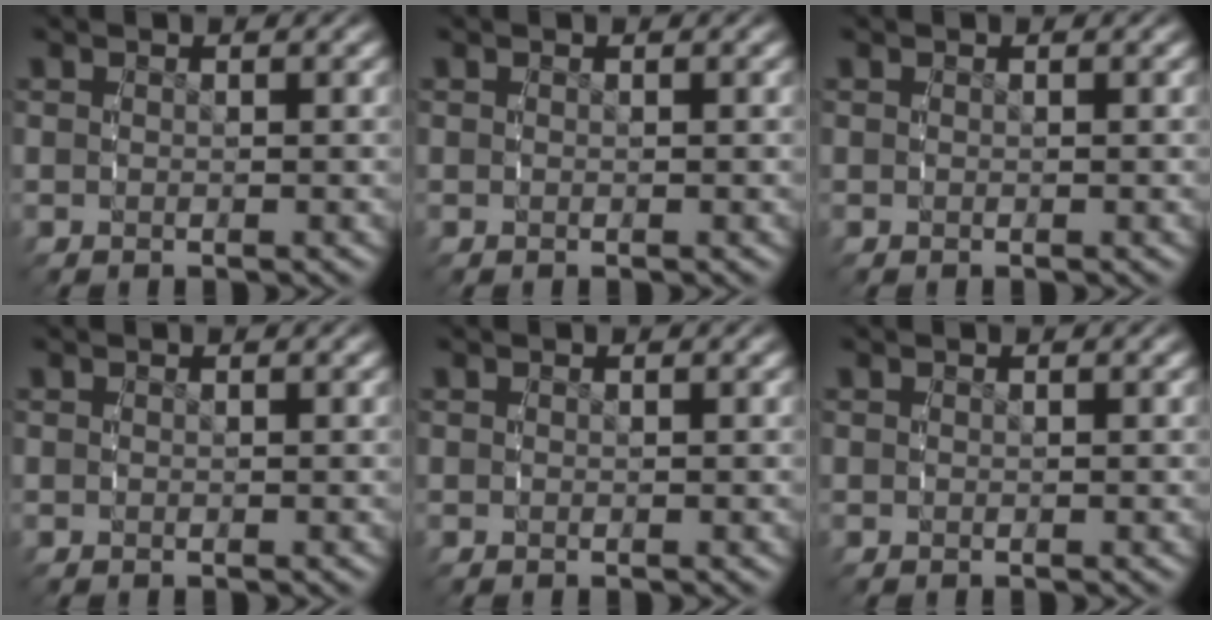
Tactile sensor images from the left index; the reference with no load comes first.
{"total": 0.0}
{"total": 0.0}
{"total": 0.0}
{"total": 0.0}
{"total": 0.0}